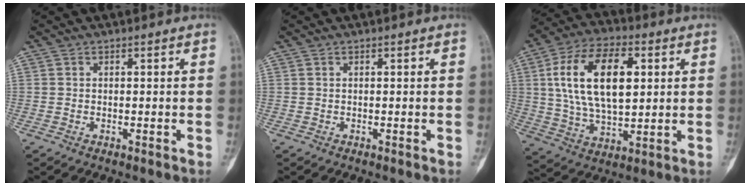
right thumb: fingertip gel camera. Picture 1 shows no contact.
{"total": 0.0}
{"total": 18.6, "force": [4.0, 10.1, 15.2], "torque": [-0.260, 0.001, 0.073]}